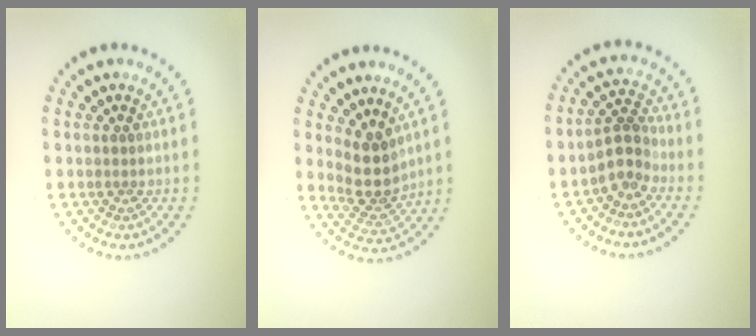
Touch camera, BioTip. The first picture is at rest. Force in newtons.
{"total": 3.5, "press": 2.9, "slide": 2.1}
{"total": 2.8, "press": 2.2, "slide": 1.7}